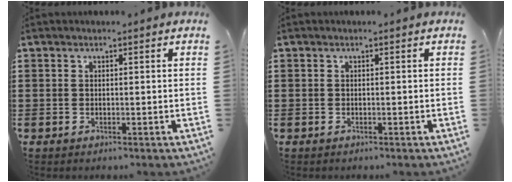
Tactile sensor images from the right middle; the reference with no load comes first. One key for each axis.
{"total": 0.0}